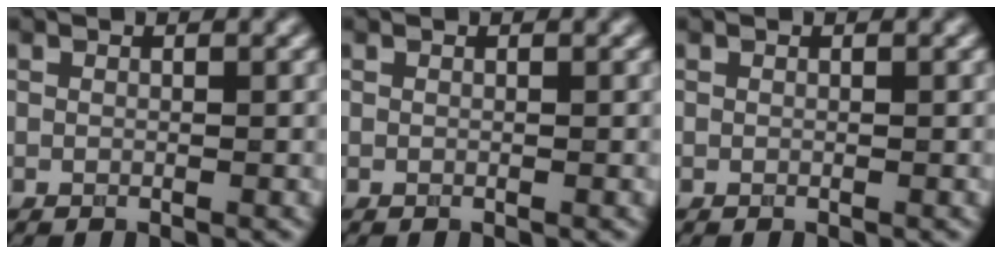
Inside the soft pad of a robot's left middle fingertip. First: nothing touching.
{"total": 0.0}
{"total": 0.0}